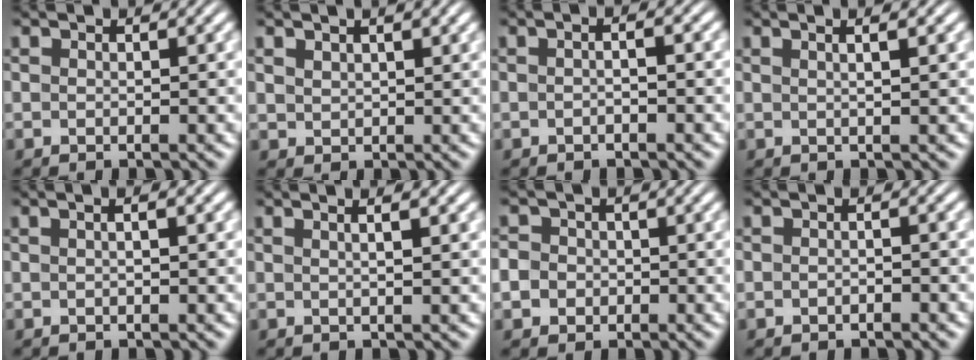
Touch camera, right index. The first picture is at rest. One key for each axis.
{"total": 1.2, "fx": 1.1, "fy": 0.3, "fz": 0.4, "tx": -0.003, "ty": -0.002, "tz": 0.030}
{"total": 1.5, "fx": -0.4, "fy": 0.3, "fz": 1.4, "tx": -0.017, "ty": 0.006, "tz": -0.014}
{"total": 2.0, "fx": 0.8, "fy": -0.1, "fz": 1.8, "tx": -0.019, "ty": 0.007, "tz": 0.012}
{"total": 1.4, "fx": 0.0, "fy": 0.3, "fz": 1.3, "tx": -0.014, "ty": 0.007, "tz": -0.004}
{"total": 1.7, "fx": 0.6, "fy": -0.2, "fz": 1.6, "tx": -0.019, "ty": 0.005, "tz": 0.007}
{"total": 3.9, "fx": -1.0, "fy": 3.6, "fz": 1.1, "tx": -0.036, "ty": -0.012, "tz": -0.020}
{"total": 1.0, "fx": -0.8, "fy": 0.4, "fz": 0.4, "tx": -0.010, "ty": 0.002, "tz": -0.017}